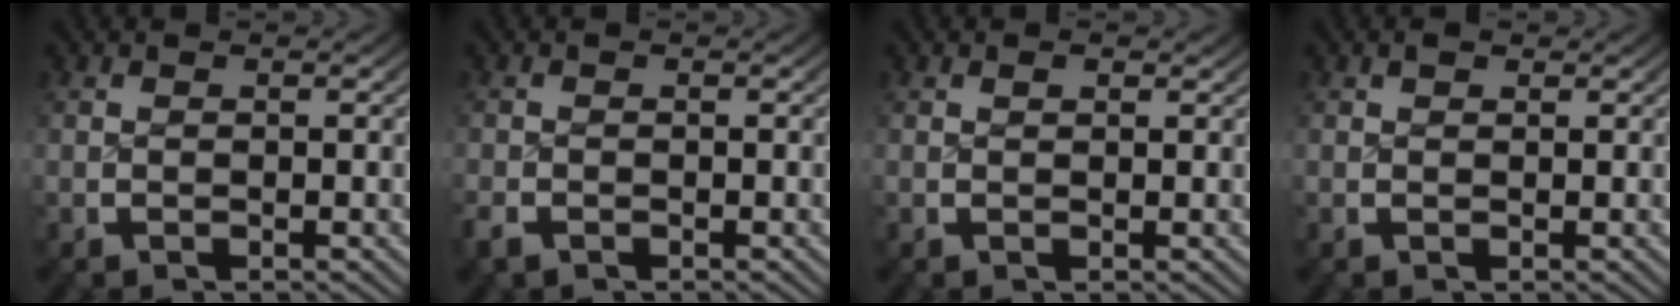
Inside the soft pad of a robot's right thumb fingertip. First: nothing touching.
{"total": 1.3, "force": [-1.0, 0.7, 0.2], "torque": [-0.006, -0.005, -0.021]}
{"total": 0.6, "force": [0.5, 0.3, 0.3], "torque": [-0.002, -0.002, 0.008]}
{"total": 0.8, "force": [0.7, 0.3, 0.2], "torque": [0.000, -0.002, 0.013]}